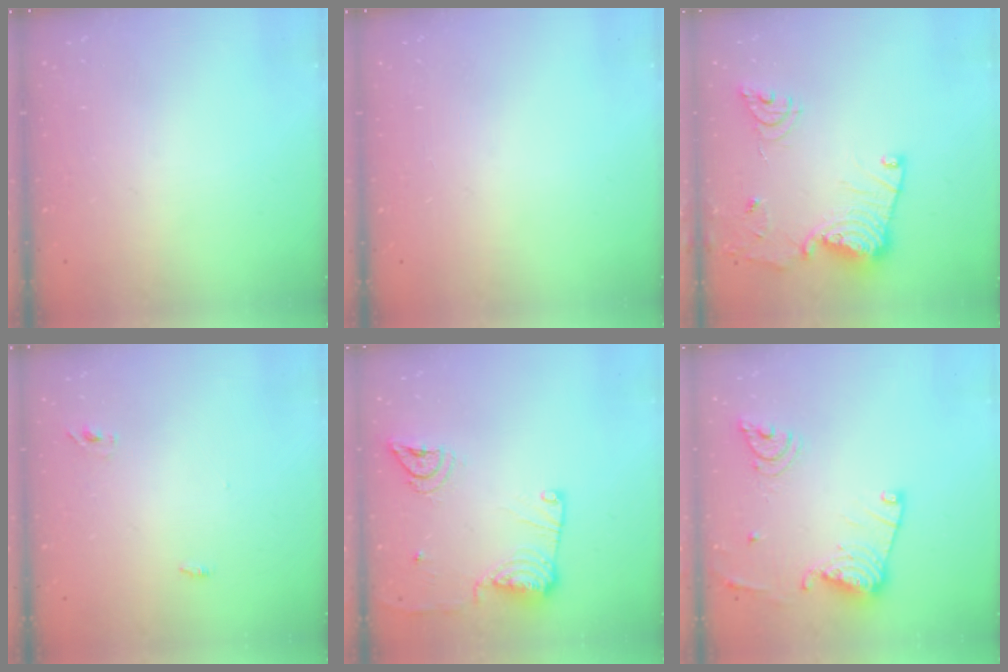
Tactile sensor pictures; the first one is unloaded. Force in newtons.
{"total": 0.0}
{"total": 15.7, "press": 15.6, "slide": 1.7}
{"total": 2.9, "press": 2.7, "slide": 1.0}
{"total": 13.5, "press": 13.4, "slide": 1.7}
{"total": 15.7, "press": 15.6, "slide": 1.6}